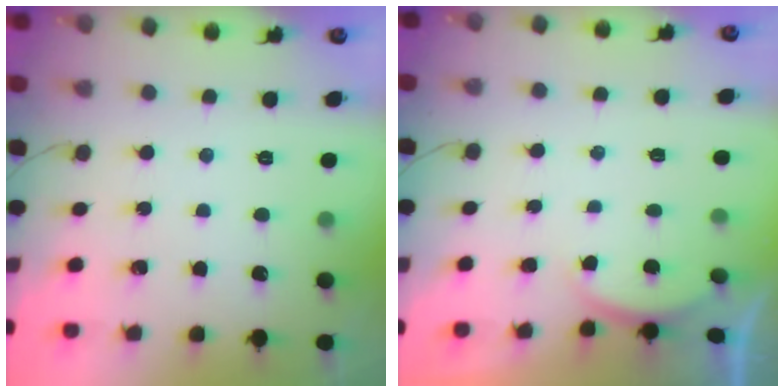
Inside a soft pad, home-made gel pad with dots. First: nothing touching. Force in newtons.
{"total": 2.0, "press": 1.9, "slide": 0.6}